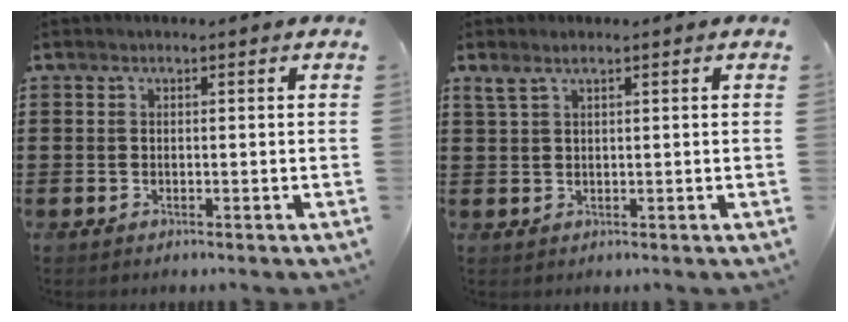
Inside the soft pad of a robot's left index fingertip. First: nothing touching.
{"total": 1.6, "force": [1.0, 0.3, 1.2], "torque": [-0.025, 0.000, 0.019]}